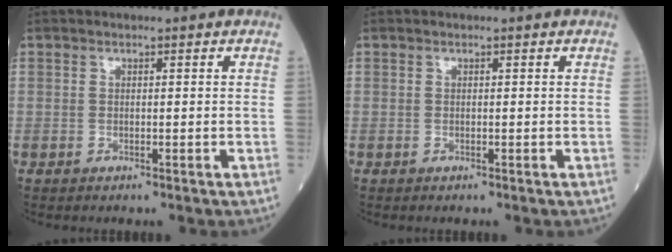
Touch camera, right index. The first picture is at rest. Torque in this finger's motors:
{"motor_torque": [0.03, -0.02, 0.00, -0.01]}